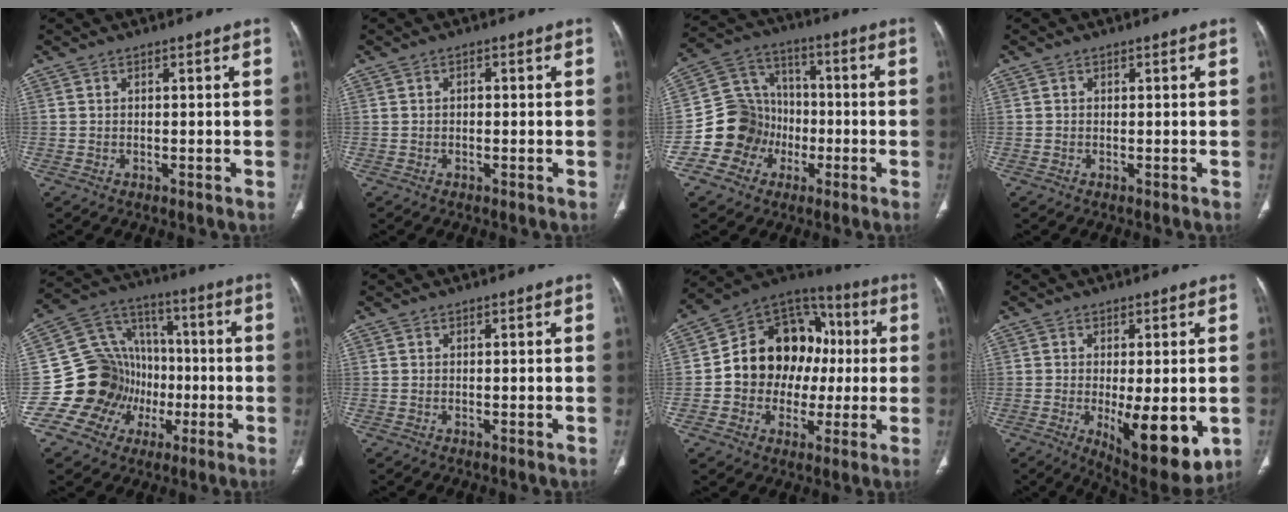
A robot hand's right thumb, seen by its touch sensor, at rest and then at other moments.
{"total": 0.9, "force": [0.0, 0.7, 0.6], "torque": [-0.005, 0.007, -0.003]}
{"total": 12.8, "force": [-3.6, 11.7, 3.8], "torque": [-0.022, 0.050, -0.064]}
{"total": 0.0}
{"total": 17.3, "force": [-3.5, 15.3, 7.3], "torque": [-0.080, 0.053, -0.055]}
{"total": 0.0}
{"total": 19.4, "force": [0.4, 15.5, 11.7], "torque": [-0.128, 0.045, 0.007]}
{"total": 13.9, "force": [-3.1, 5.2, 12.5], "torque": [-0.169, -0.027, -0.031]}